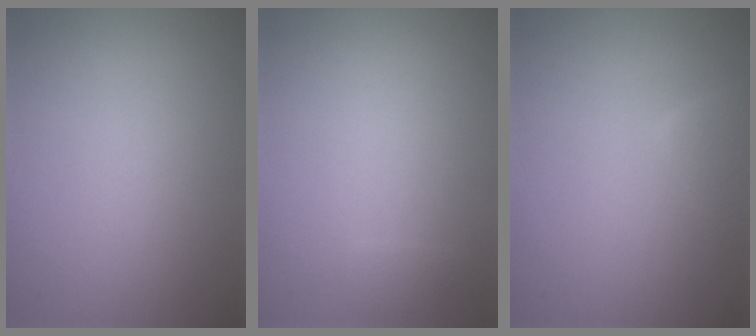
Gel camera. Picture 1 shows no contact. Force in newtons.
{"total": 0.8, "press": 0.8, "slide": 0.1}
{"total": 2.1, "press": 2.1, "slide": 0.2}